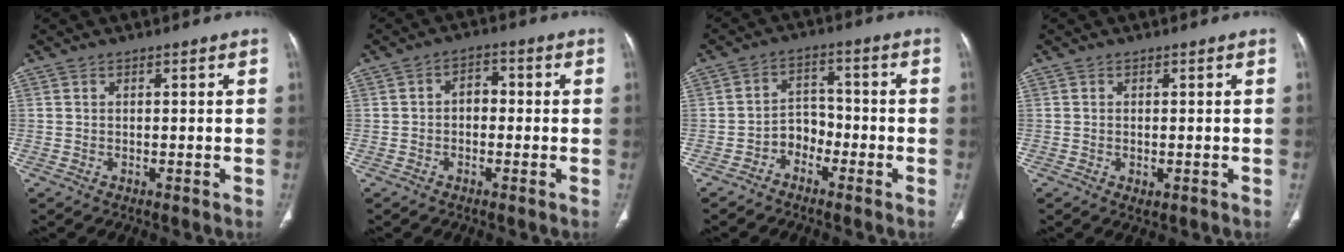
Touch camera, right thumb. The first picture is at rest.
{"total": 3.6, "force": [-0.4, 2.6, 2.5], "torque": [-0.023, 0.016, -0.017]}
{"total": 4.7, "force": [-2.7, 3.4, 1.7], "torque": [-0.005, 0.033, -0.056]}
{"total": 1.5, "force": [-0.5, 0.8, 1.2], "torque": [-0.021, -0.004, -0.003]}